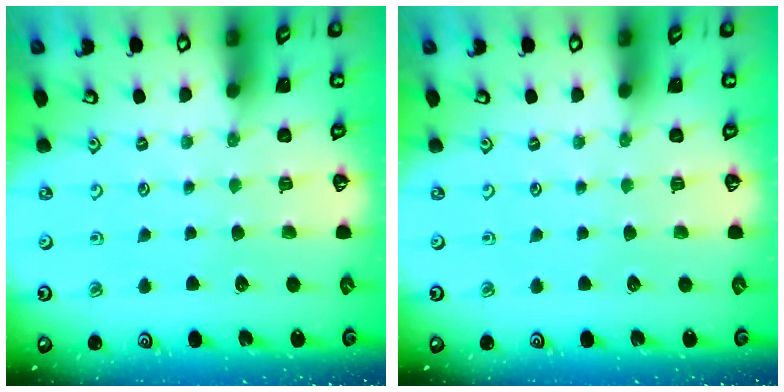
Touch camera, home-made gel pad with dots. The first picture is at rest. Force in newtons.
{"total": 0.0}